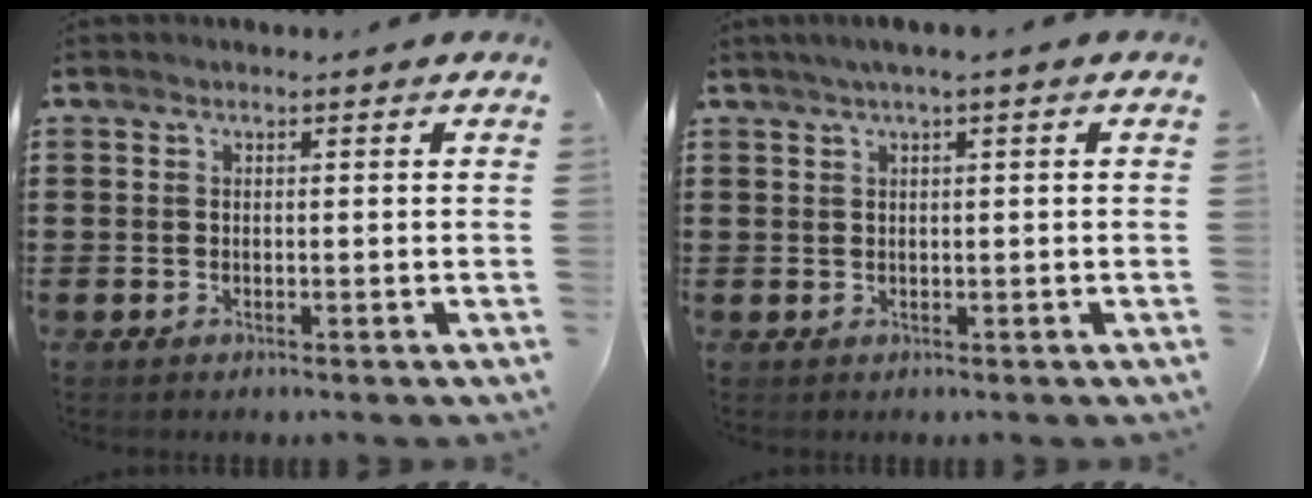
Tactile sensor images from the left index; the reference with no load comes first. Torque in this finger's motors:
{"motor_torque": [0.69, 0.72, 0.43, 0.04]}